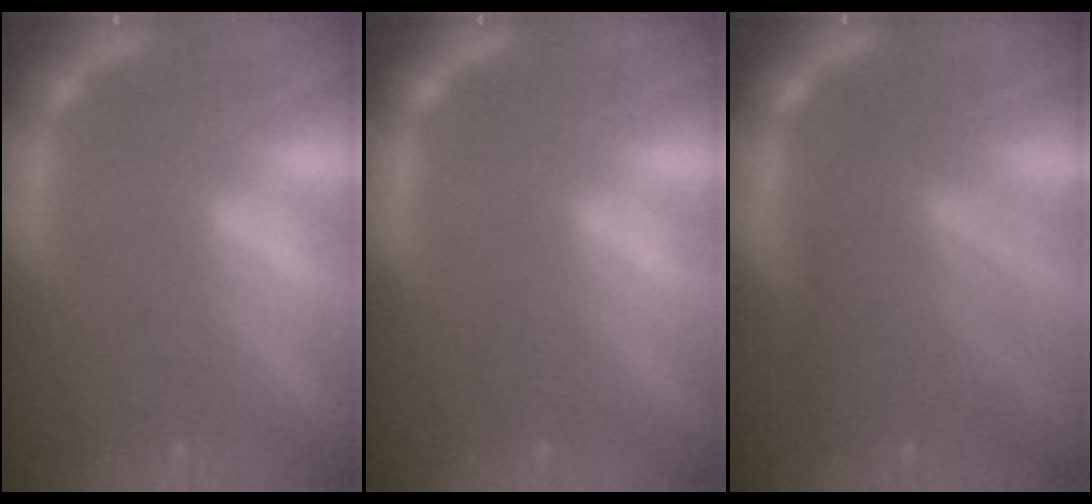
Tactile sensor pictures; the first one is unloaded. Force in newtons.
{"total": 1.5}
{"total": 7.5}